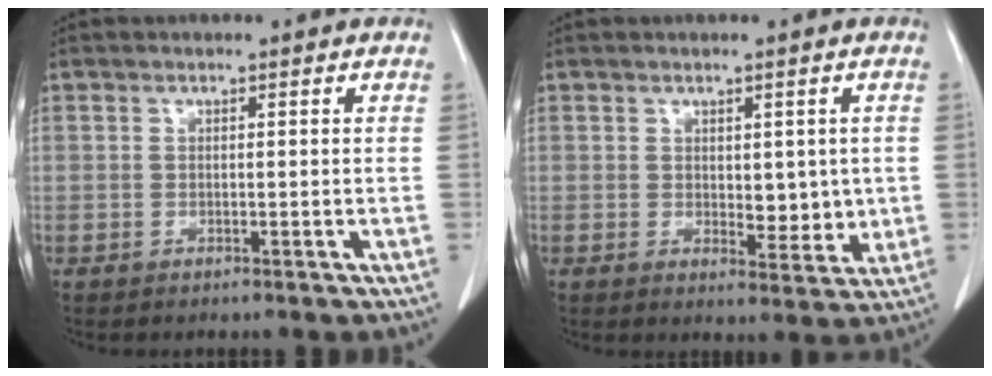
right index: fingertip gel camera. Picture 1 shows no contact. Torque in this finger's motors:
{"motor_torque": [0.10, 0.17, 0.02, 0.01]}